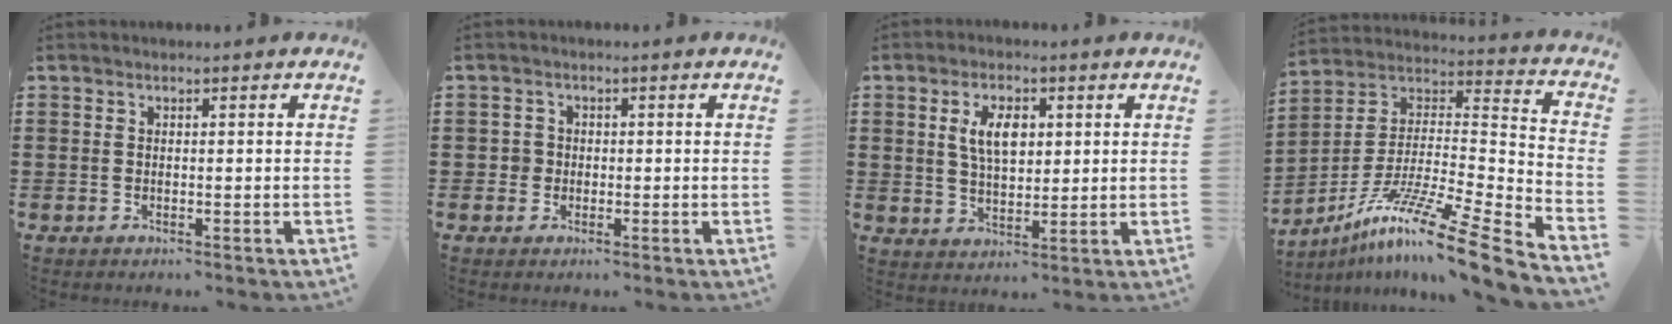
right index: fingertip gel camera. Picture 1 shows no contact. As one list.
[{"total": 1.7, "force": [-0.2, 1.7, 0.3], "torque": [-0.012, 0.008, -0.007]}, {"total": 5.8, "force": [1.7, 3.1, 4.7], "torque": [-0.101, 0.011, 0.028]}, {"total": 14.3, "force": [-11.1, -0.2, 9.0], "torque": [-0.158, 0.015, -0.207]}]